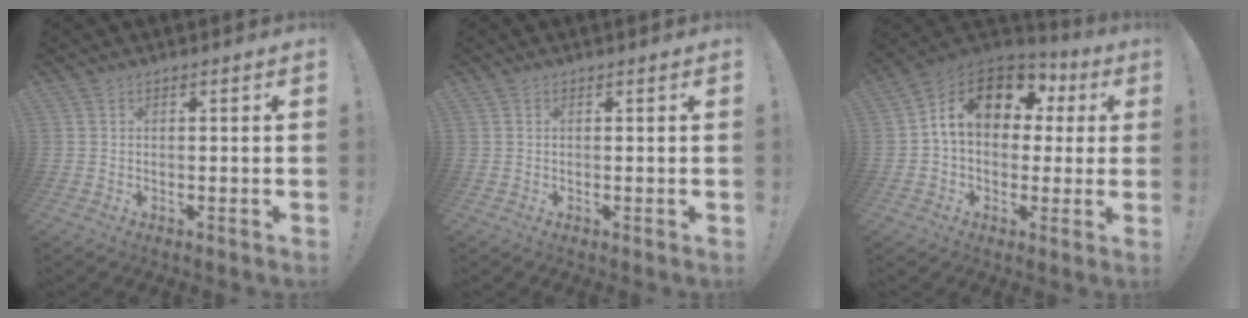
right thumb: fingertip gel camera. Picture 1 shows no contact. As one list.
[{"total": 1.1, "force": [-1.0, -0.4, -0.2], "torque": [0.005, 0.006, -0.018]}, {"total": 14.2, "force": [4.8, 9.7, 9.2], "torque": [-0.138, -0.013, 0.087]}]